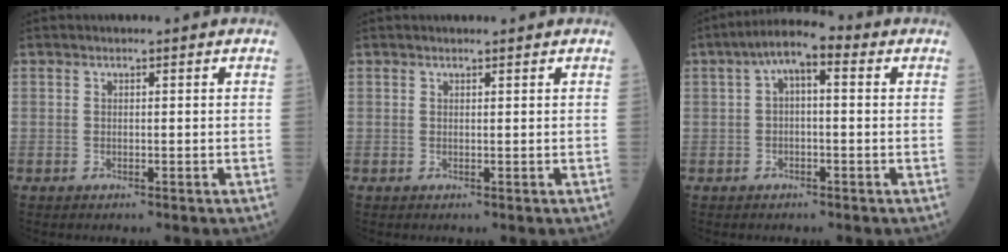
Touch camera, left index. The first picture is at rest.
{"total": 1.2, "force": [1.0, -0.1, 0.5], "torque": [-0.007, 0.006, 0.015]}
{"total": 6.3, "force": [1.2, 2.1, 5.8], "torque": [-0.098, 0.032, 0.011]}